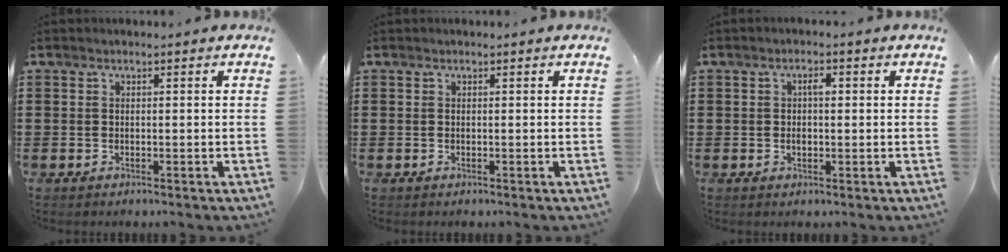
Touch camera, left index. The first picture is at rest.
{"total": 0.0}
{"total": 2.2, "force": [0.3, 0.9, 1.9], "torque": [-0.039, 0.005, 0.003]}